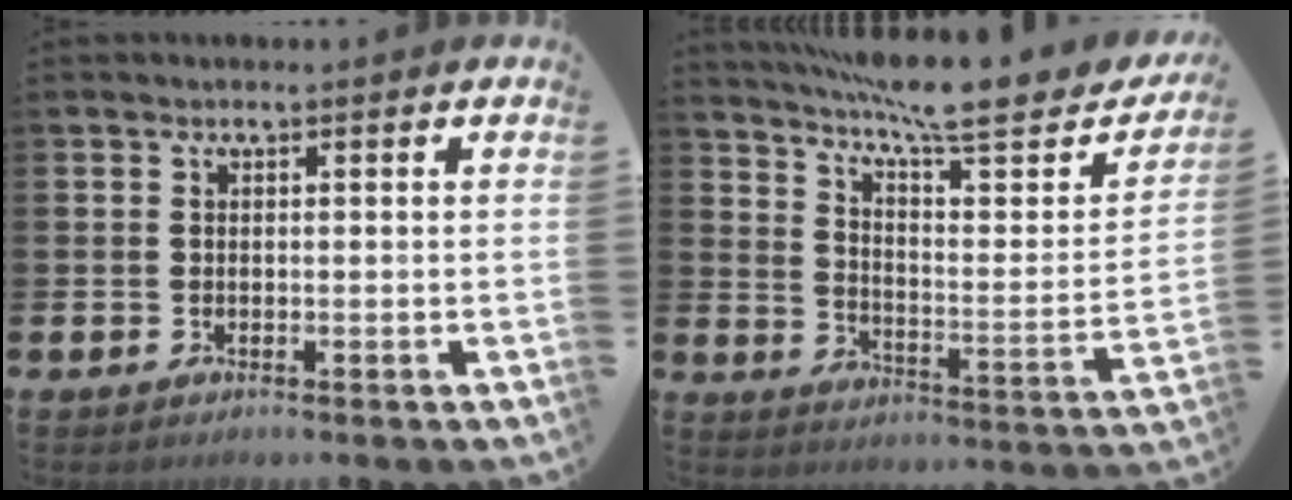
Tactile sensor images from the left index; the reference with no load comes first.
{"total": 9.8, "force": [8.2, 1.5, 5.2], "torque": [-0.107, -0.069, 0.129]}